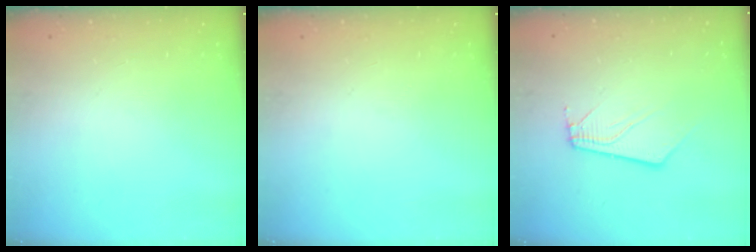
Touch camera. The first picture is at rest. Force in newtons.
{"total": 0.0}
{"total": 5.5, "press": 5.5, "slide": 0.4}